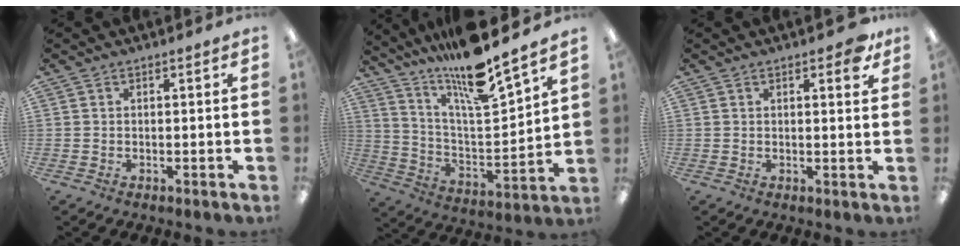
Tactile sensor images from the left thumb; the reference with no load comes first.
{"total": 16.6, "force": [14.2, 0.8, 8.5], "torque": [-0.166, -0.109, 0.237]}
{"total": 4.1, "force": [2.5, 1.6, 2.8], "torque": [-0.031, -0.007, 0.038]}